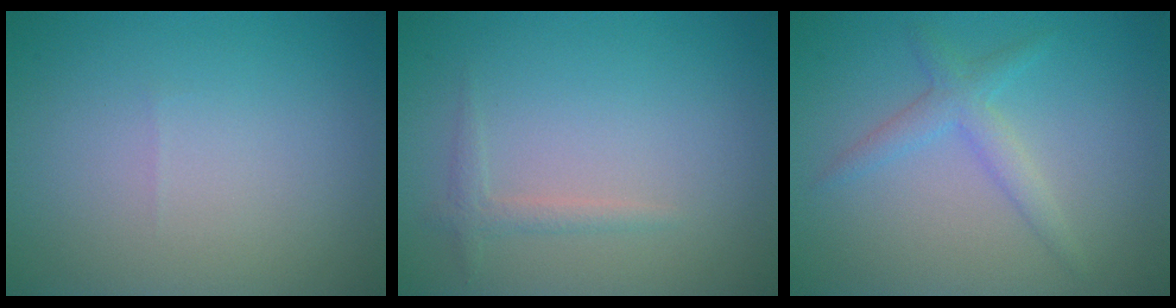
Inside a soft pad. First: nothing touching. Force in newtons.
{"total": 1.2, "press": 1.2, "slide": 0.0}
{"total": 2.2, "press": 2.2, "slide": 0.1}